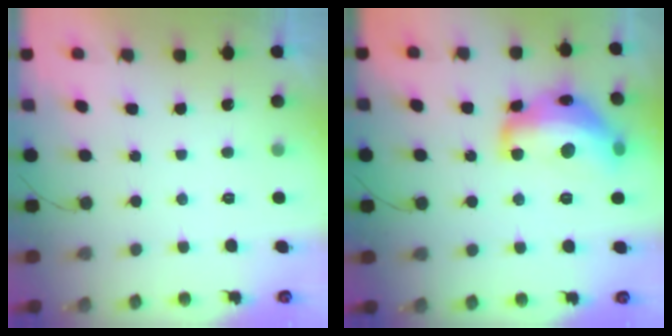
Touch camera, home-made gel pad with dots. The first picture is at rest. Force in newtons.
{"total": 20.3, "press": 20.3, "slide": 1.1}